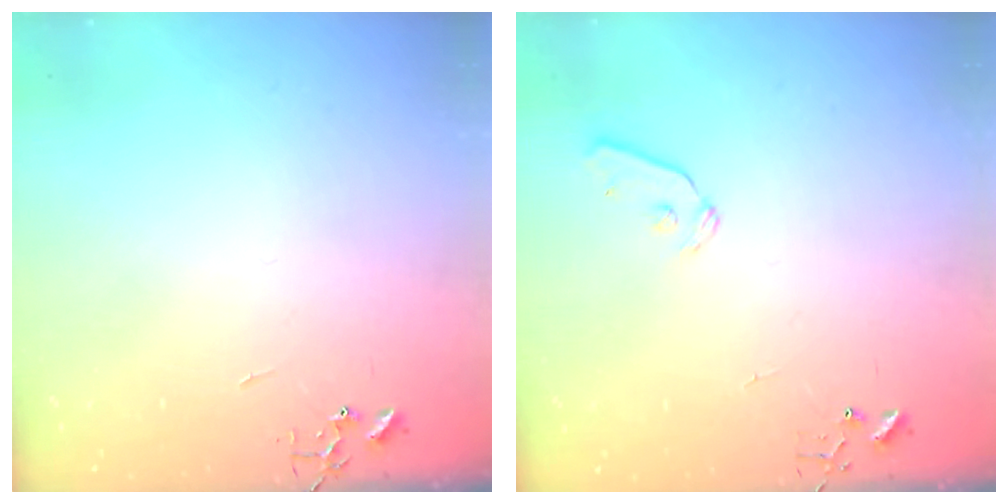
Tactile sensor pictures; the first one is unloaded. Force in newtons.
{"total": 8.7, "press": 8.7, "slide": 0.9}